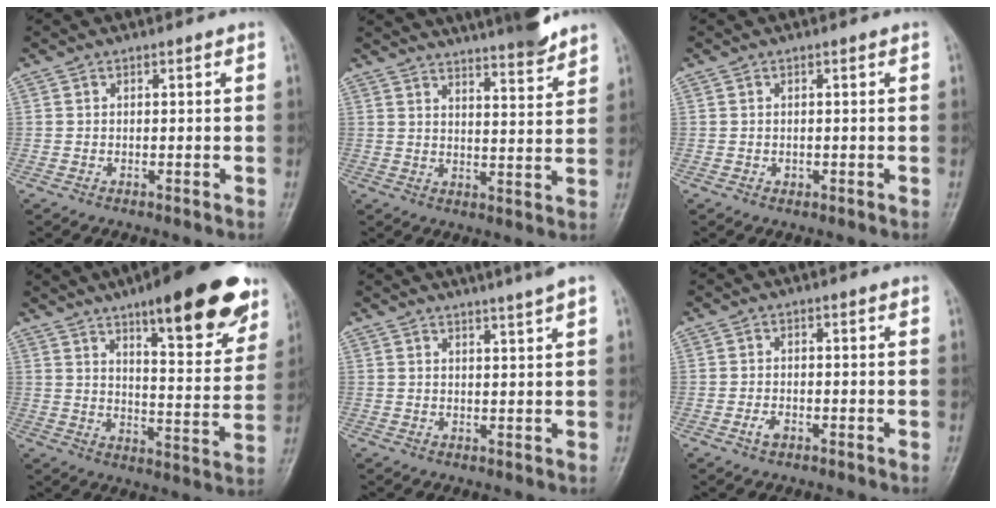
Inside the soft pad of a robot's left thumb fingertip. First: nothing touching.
{"total": 14.3, "force": [12.5, 2.0, 6.7], "torque": [-0.081, -0.059, 0.171]}
{"total": 0.6, "force": [-0.2, 0.5, 0.2], "torque": [0.003, 0.001, -0.001]}
{"total": 21.3, "force": [13.3, 6.0, 15.6], "torque": [-0.172, -0.056, 0.190]}
{"total": 5.8, "force": [4.6, -0.5, 3.5], "torque": [-0.050, -0.004, 0.061]}
{"total": 1.6, "force": [-1.0, 0.8, 0.9], "torque": [-0.017, 0.004, -0.016]}